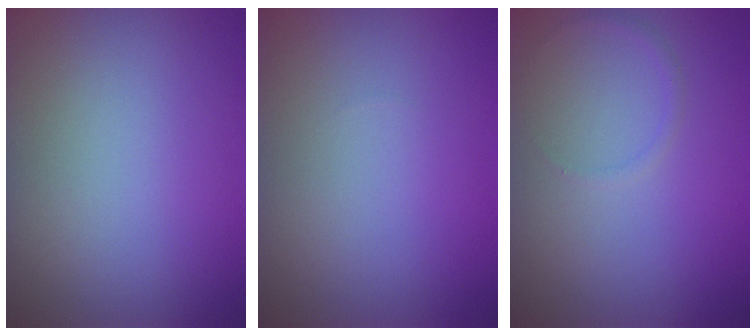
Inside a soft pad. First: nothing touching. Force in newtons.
{"total": 0.0}
{"total": 0.6, "press": 0.6, "slide": 0.0}